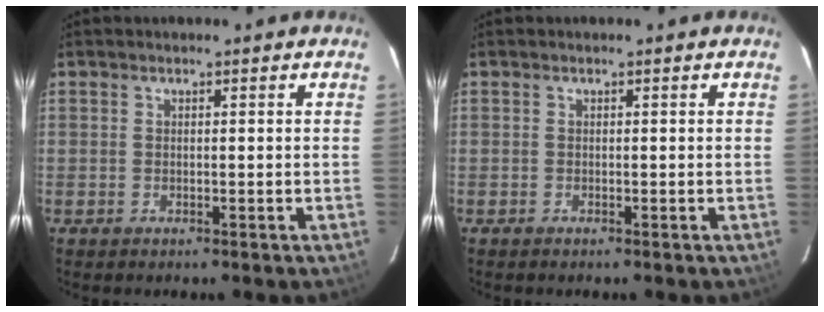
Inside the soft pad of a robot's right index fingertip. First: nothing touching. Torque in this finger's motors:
{"motor_torque": [-0.02, -0.02, 0.01, 0.00]}